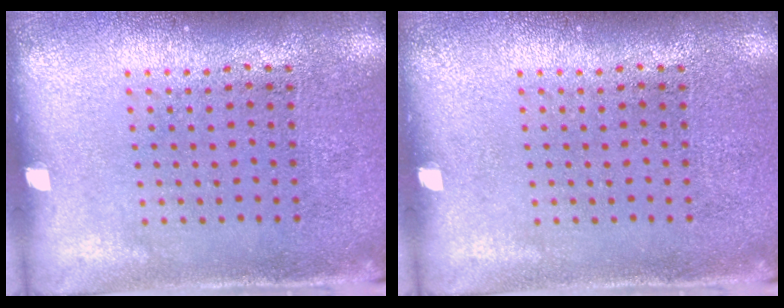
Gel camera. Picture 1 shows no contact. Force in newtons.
{"total": 0.0}